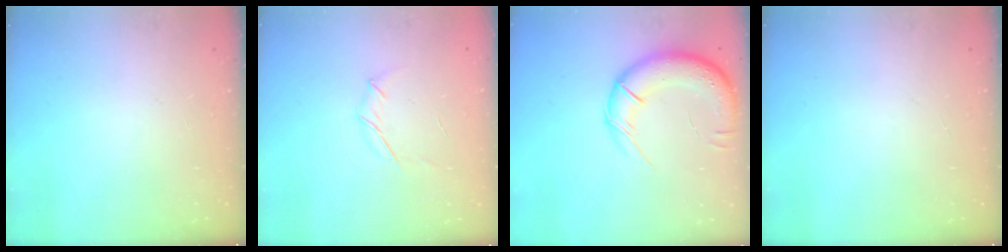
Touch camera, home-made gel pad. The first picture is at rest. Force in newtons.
{"total": 4.0, "press": 3.9, "slide": 0.9}
{"total": 15.8, "press": 15.3, "slide": 4.0}
{"total": 0.0}